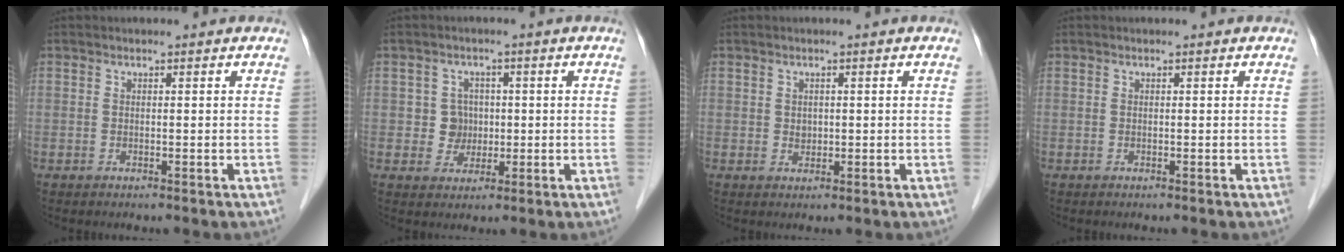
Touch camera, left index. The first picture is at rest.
{"total": 3.6, "force": [0.1, 3.6, 0.5], "torque": [-0.002, 0.009, 0.005]}
{"total": 1.2, "force": [0.1, 1.0, 0.6], "torque": [-0.012, 0.001, 0.004]}
{"total": 0.0}